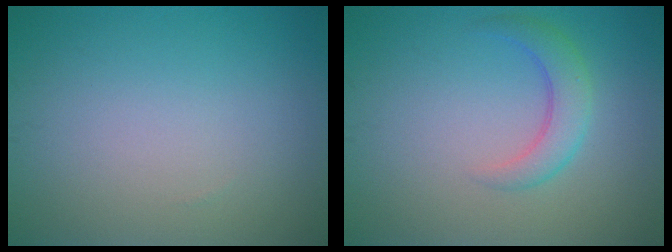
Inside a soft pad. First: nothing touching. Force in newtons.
{"total": 2.8, "press": 2.8, "slide": 0.1}